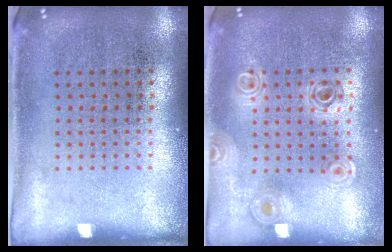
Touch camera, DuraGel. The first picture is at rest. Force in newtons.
{"total": 1.0, "press": 1.0, "slide": 0.2}